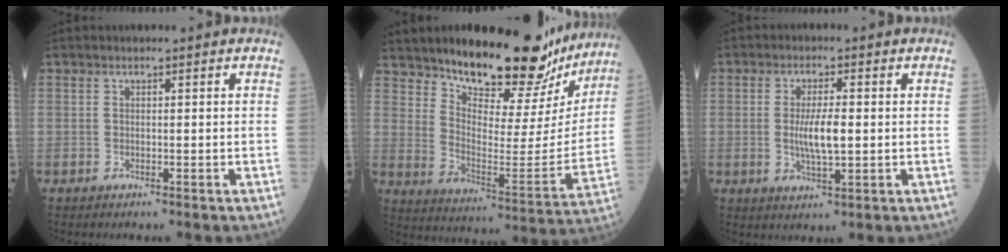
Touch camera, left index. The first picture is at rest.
{"total": 21.3, "force": [18.5, 6.0, 8.8], "torque": [-0.118, -0.051, 0.255]}
{"total": 5.1, "force": [-0.2, 0.9, 5.0], "torque": [-0.095, -0.006, -0.003]}